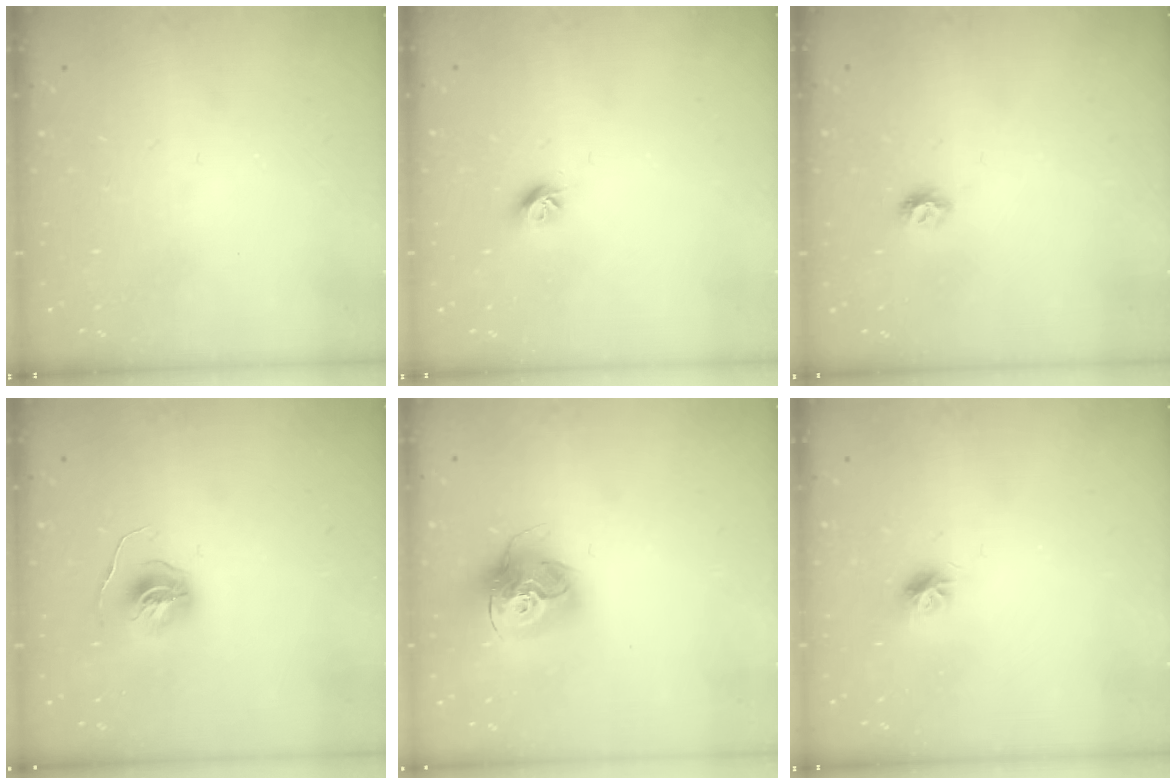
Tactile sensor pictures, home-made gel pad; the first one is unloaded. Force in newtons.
{"total": 6.5, "press": 6.5, "slide": 0.7}
{"total": 6.0, "press": 5.9, "slide": 0.7}
{"total": 6.0, "press": 6.0, "slide": 0.6}
{"total": 15.4, "press": 15.3, "slide": 1.5}
{"total": 7.4, "press": 7.3, "slide": 0.6}